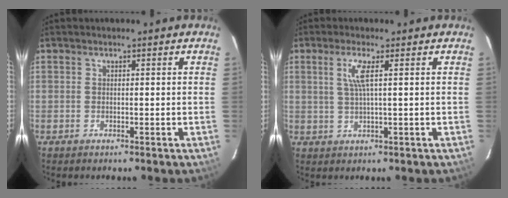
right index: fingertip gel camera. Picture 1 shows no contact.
{"total": 3.7, "force": [1.2, -0.2, 3.5], "torque": [-0.071, -0.001, 0.026]}